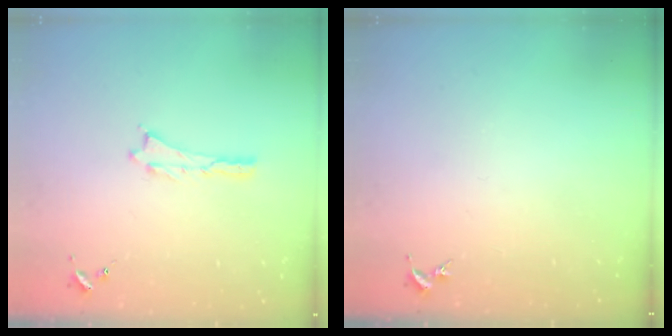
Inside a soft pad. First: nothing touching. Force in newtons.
{"total": 0.0}